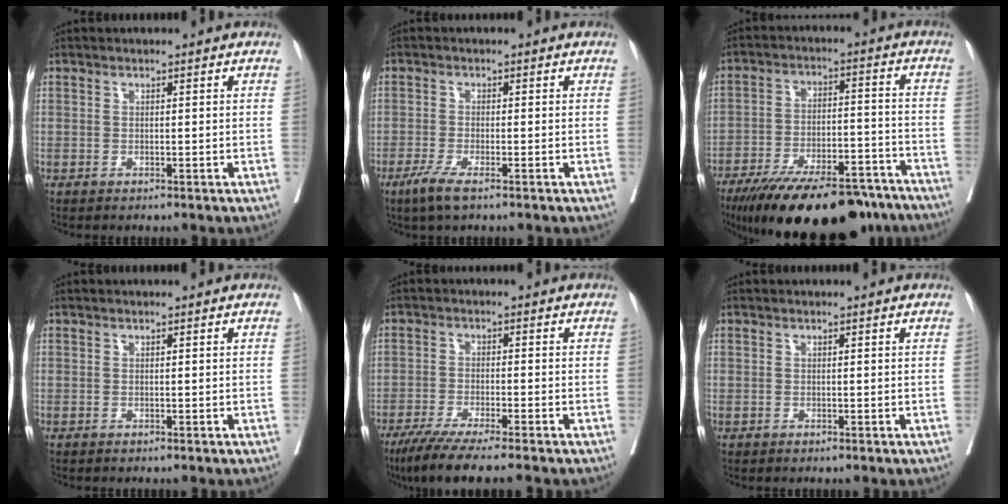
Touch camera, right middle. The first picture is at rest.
{"total": 3.7, "force": [-2.4, 0.3, 2.8], "torque": [-0.065, -0.012, -0.048]}
{"total": 23.6, "force": [-19.3, 6.1, 12.2], "torque": [-0.178, -0.012, -0.287]}
{"total": 0.0}
{"total": 9.1, "force": [-7.3, -0.4, 5.4], "torque": [-0.084, -0.026, -0.120]}
{"total": 0.0}